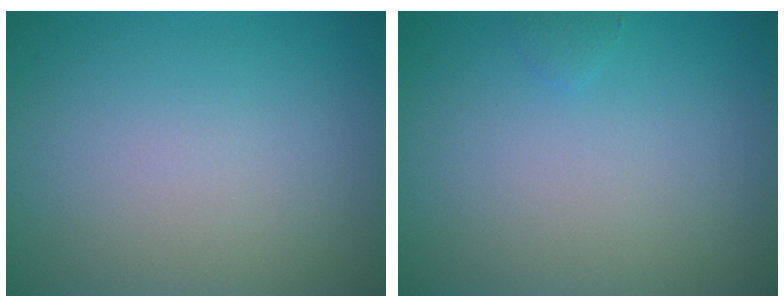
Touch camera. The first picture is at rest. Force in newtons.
{"total": 0.5, "press": 0.5, "slide": 0.0}